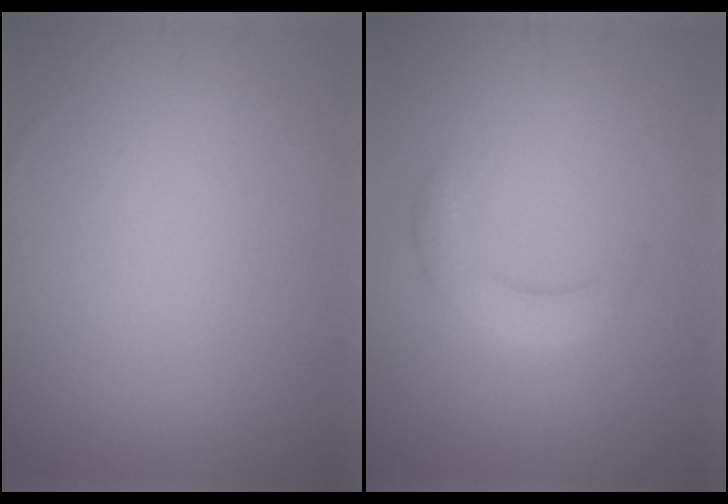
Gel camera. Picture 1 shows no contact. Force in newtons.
{"total": 2.6, "press": 2.6, "slide": 0.3}